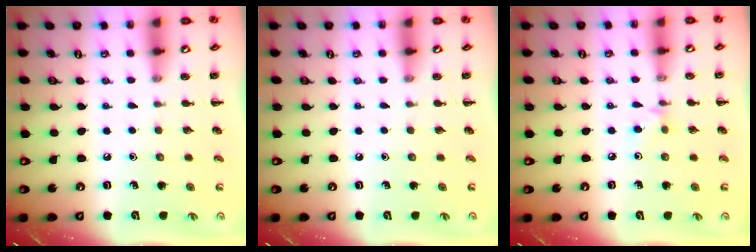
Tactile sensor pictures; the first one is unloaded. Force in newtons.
{"total": 0.0}
{"total": 4.4, "press": 4.2, "slide": 1.4}